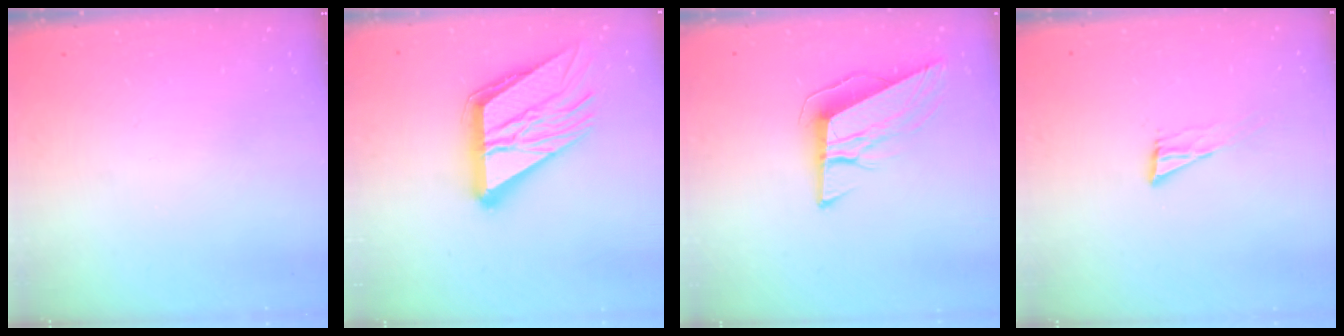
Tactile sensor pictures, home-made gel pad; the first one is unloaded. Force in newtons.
{"total": 21.5, "press": 21.3, "slide": 2.9}
{"total": 10.7, "press": 10.3, "slide": 2.6}
{"total": 6.4, "press": 6.4, "slide": 1.0}